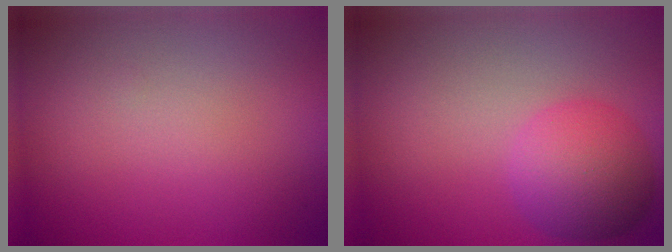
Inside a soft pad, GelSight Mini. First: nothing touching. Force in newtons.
{"total": 4.8, "press": 4.8, "slide": 0.1}